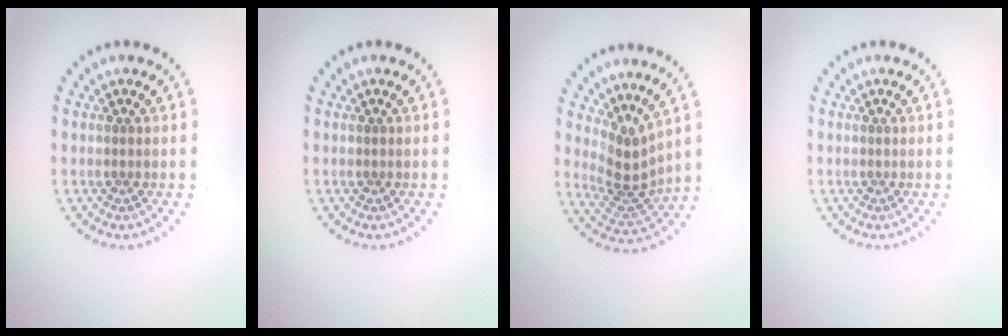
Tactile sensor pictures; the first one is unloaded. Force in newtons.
{"total": 0.0}
{"total": 3.3, "press": 2.3, "slide": 2.4}
{"total": 0.0}